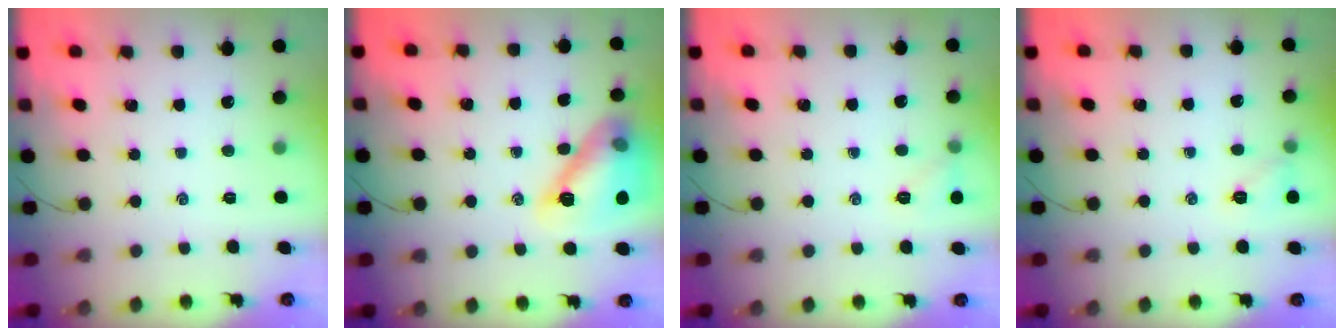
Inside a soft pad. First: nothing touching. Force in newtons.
{"total": 14.7, "press": 14.7, "slide": 0.9}
{"total": 6.2, "press": 6.0, "slide": 1.6}
{"total": 6.4, "press": 6.3, "slide": 1.3}